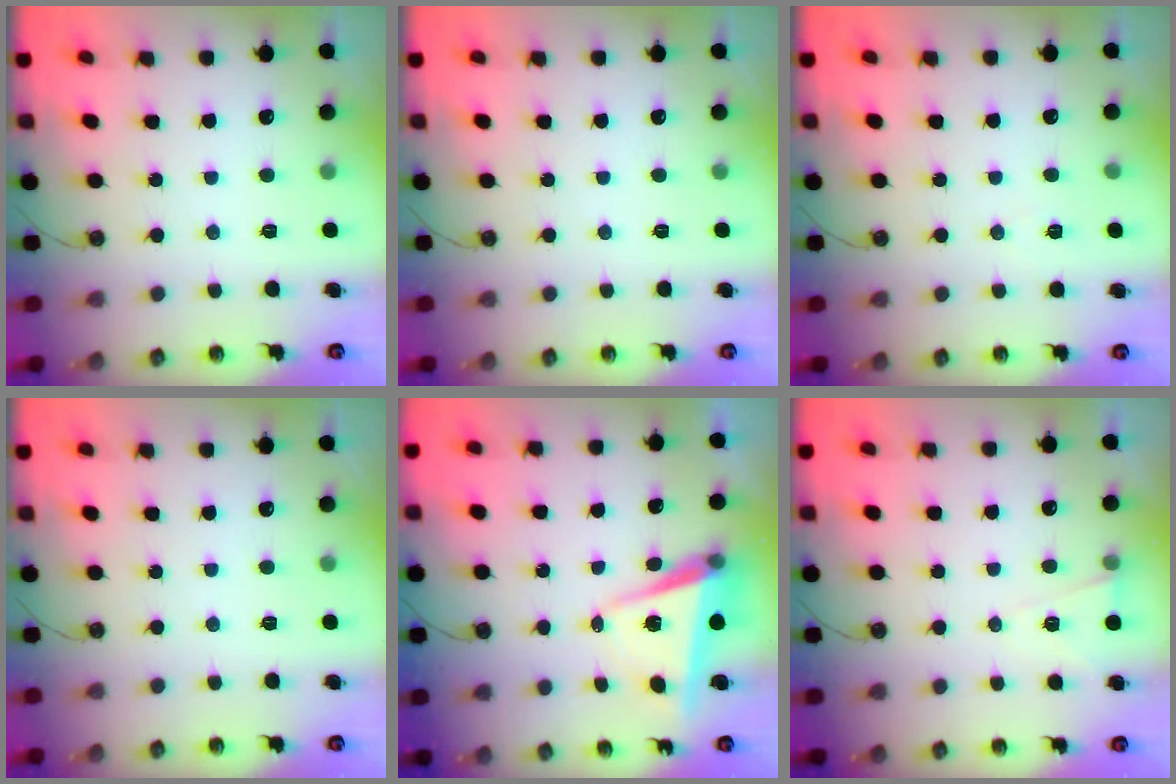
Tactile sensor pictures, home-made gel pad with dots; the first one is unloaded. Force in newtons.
{"total": 0.0}
{"total": 6.0, "press": 4.0, "slide": 4.4}
{"total": 0.0}
{"total": 6.3, "press": 5.0, "slide": 3.8}
{"total": 5.4, "press": 3.3, "slide": 4.2}